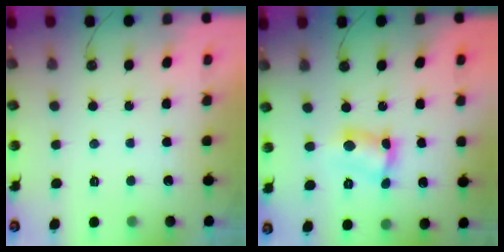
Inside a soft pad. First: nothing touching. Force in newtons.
{"total": 7.1, "press": 7.0, "slide": 0.4}